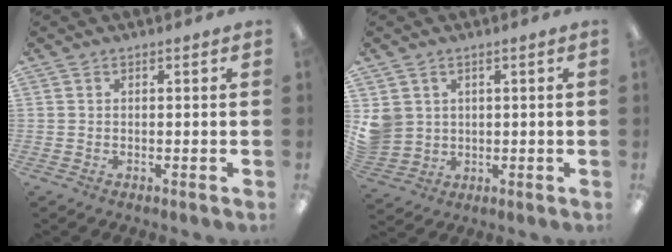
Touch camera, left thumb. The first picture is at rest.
{"total": 5.3, "force": [1.7, 4.9, 1.1], "torque": [-0.034, 0.002, 0.036]}